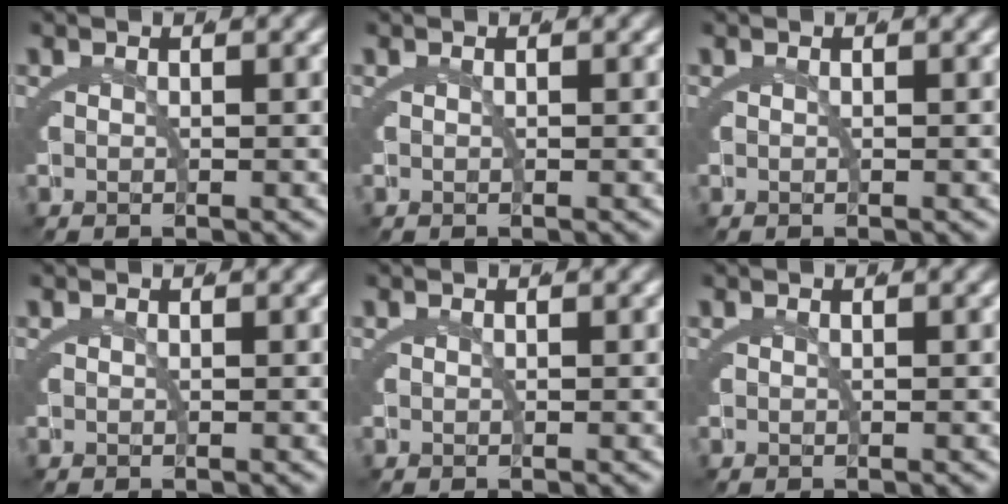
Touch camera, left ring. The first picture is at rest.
{"total": 0.0}
{"total": 0.0}
{"total": 0.0}
{"total": 0.0}
{"total": 0.0}